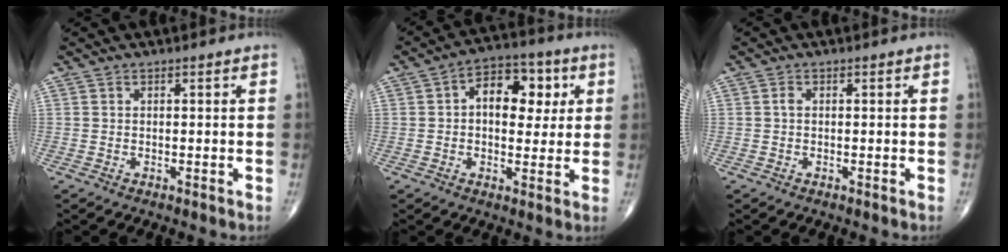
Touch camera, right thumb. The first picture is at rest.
{"total": 11.0, "force": [2.2, 7.0, 8.2], "torque": [-0.080, 0.012, 0.025]}
{"total": 0.7, "force": [0.0, 0.5, 0.6], "torque": [-0.010, 0.001, -0.004]}